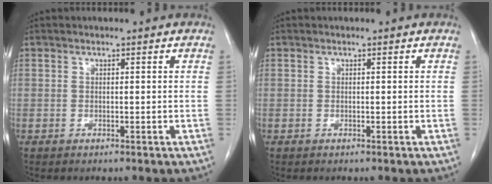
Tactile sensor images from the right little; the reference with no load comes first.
{"total": 0.0}